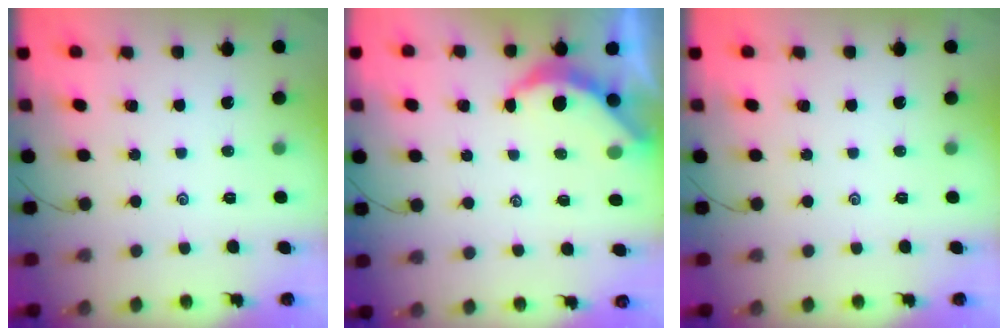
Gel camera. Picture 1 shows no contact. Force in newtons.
{"total": 5.9, "press": 5.9, "slide": 0.6}
{"total": 0.0}